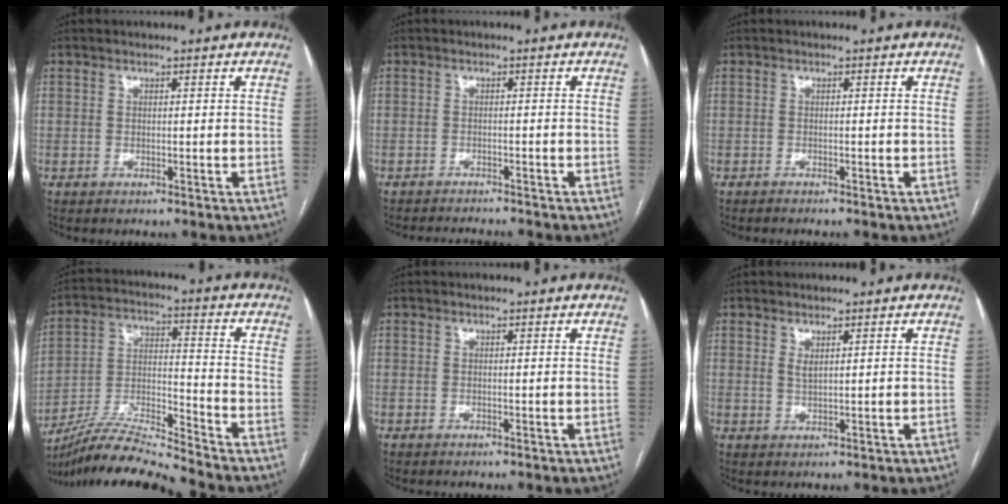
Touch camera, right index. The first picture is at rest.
{"total": 4.3, "force": [-4.2, 0.7, 0.5], "torque": [0.004, -0.006, -0.061]}
{"total": 2.4, "force": [-2.1, 0.1, 1.0], "torque": [-0.014, -0.002, -0.023]}
{"total": 12.5, "force": [-11.8, -1.3, 3.9], "torque": [-0.074, 0.009, -0.219]}
{"total": 0.0}
{"total": 1.3, "force": [0.8, 0.3, 1.0], "torque": [-0.022, -0.004, 0.020]}